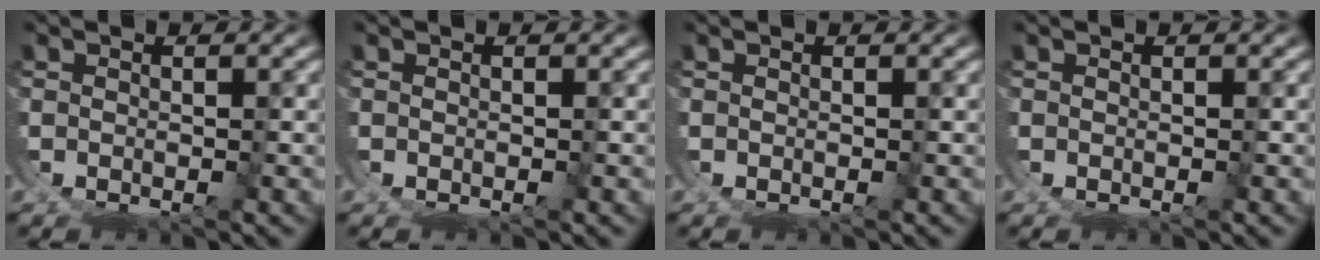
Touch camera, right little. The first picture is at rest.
{"total": 0.0}
{"total": 0.0}
{"total": 0.0}